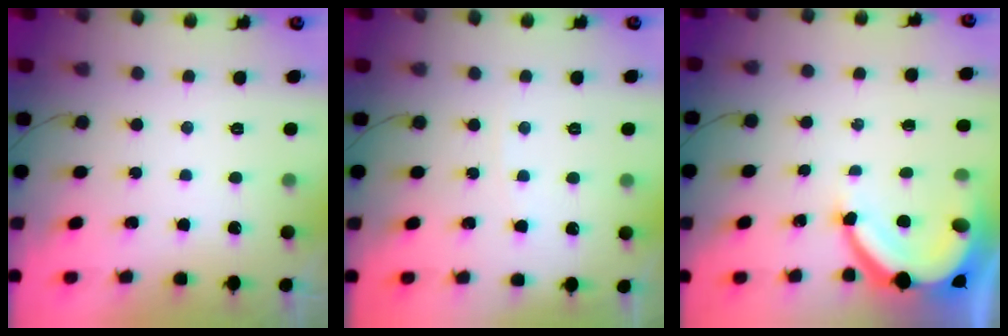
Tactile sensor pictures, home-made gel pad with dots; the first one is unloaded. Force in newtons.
{"total": 2.8, "press": 2.8, "slide": 0.3}
{"total": 8.5, "press": 8.4, "slide": 1.2}